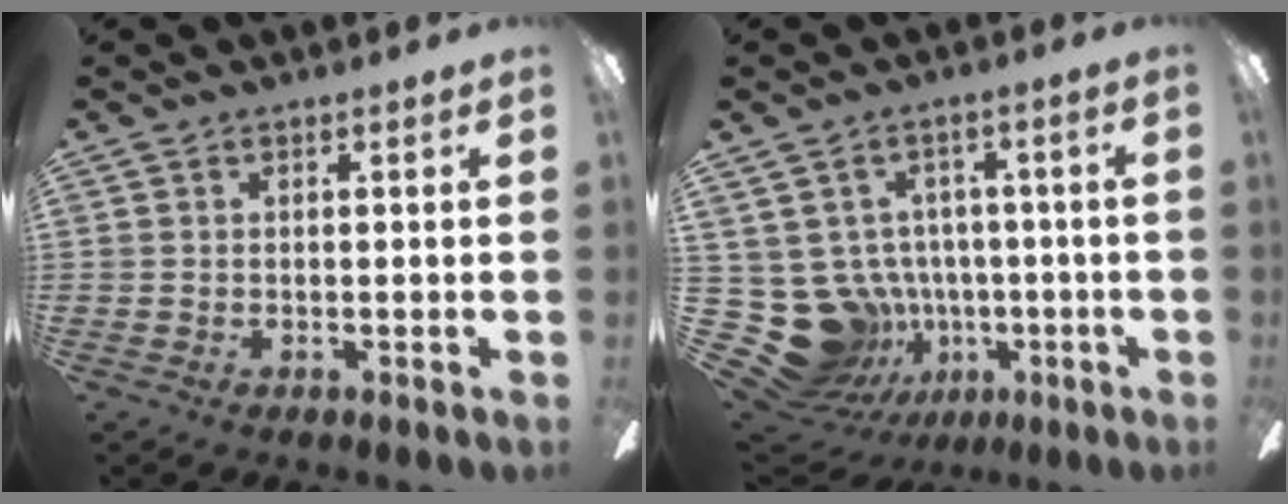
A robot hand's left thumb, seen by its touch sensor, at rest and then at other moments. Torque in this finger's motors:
{"motor_torque": [0.00, 0.13, -0.24, -0.02, 0.00]}